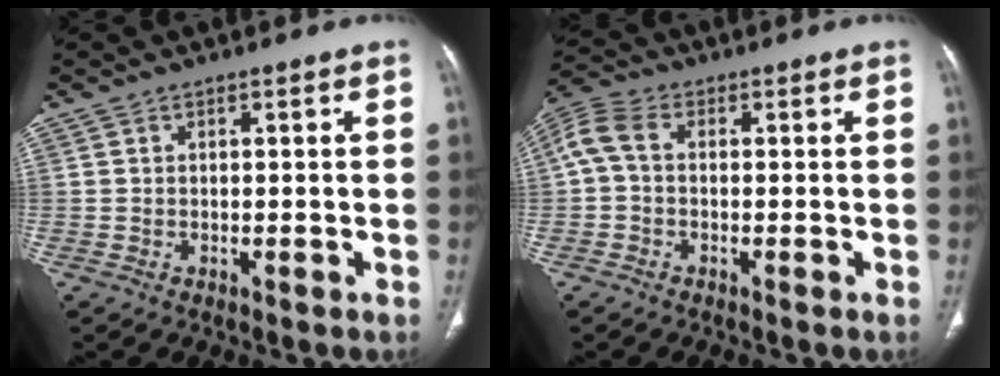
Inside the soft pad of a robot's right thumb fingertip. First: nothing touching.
{"total": 5.2, "force": [0.6, 3.8, 3.5], "torque": [-0.085, 0.020, -0.001]}